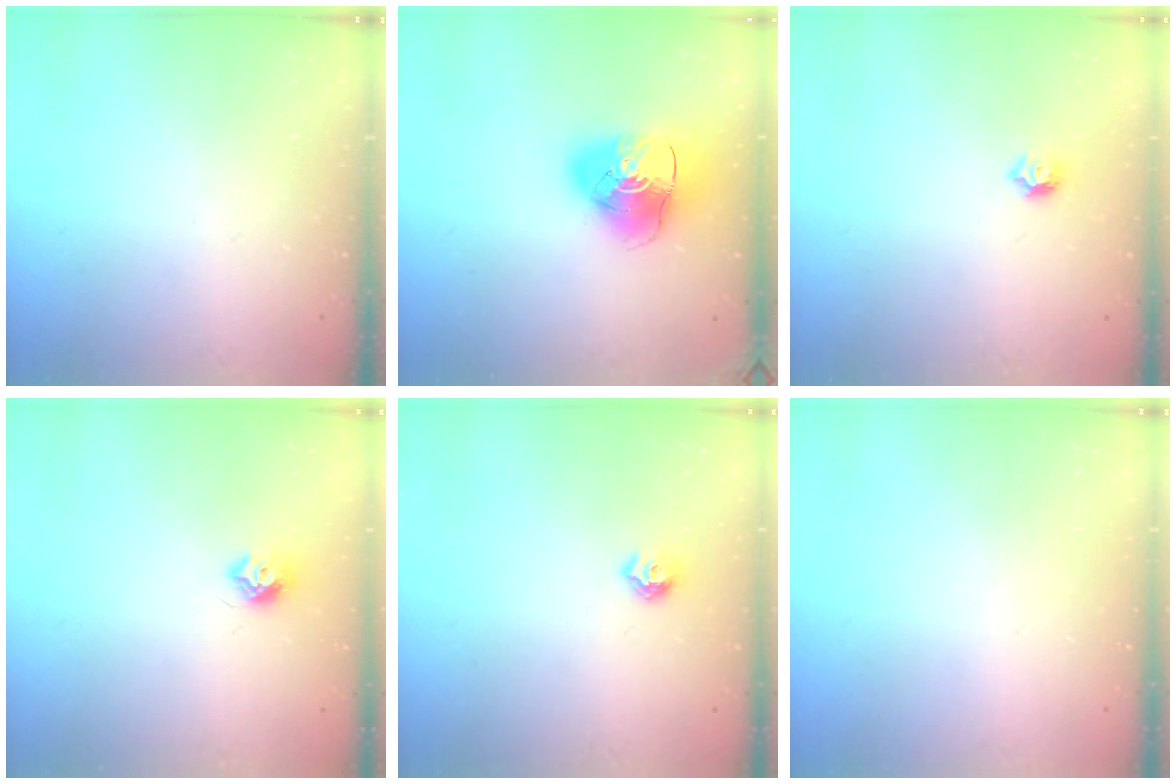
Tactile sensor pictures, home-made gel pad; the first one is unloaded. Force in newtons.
{"total": 12.8, "press": 12.7, "slide": 2.0}
{"total": 4.7, "press": 4.7, "slide": 0.7}
{"total": 7.3, "press": 7.3, "slide": 0.3}
{"total": 6.9, "press": 6.8, "slide": 0.9}
{"total": 0.0}